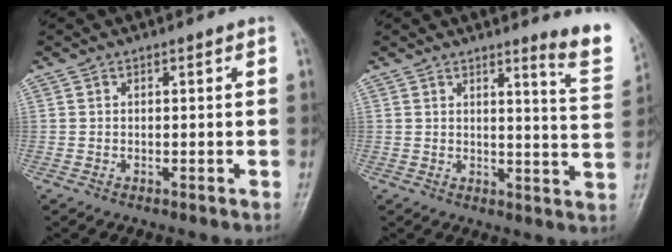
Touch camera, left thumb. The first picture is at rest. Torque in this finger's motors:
{"motor_torque": [0.17, -0.03, 0.22, 0.32, 0.05]}